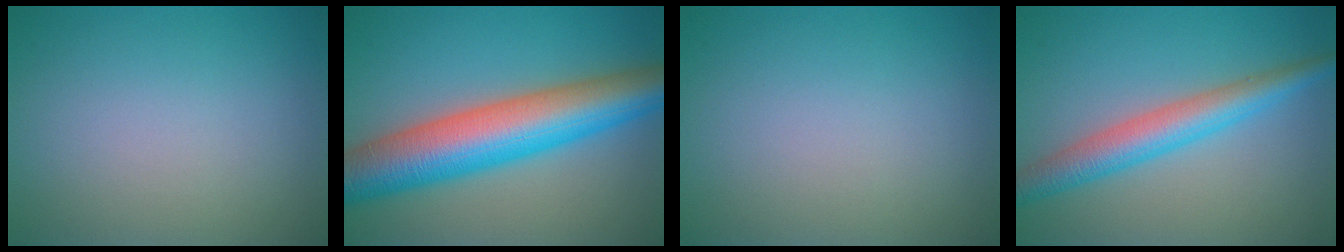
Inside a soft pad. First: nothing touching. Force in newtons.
{"total": 11.0, "press": 11.0, "slide": 0.2}
{"total": 0.0}
{"total": 4.7, "press": 4.7, "slide": 0.0}